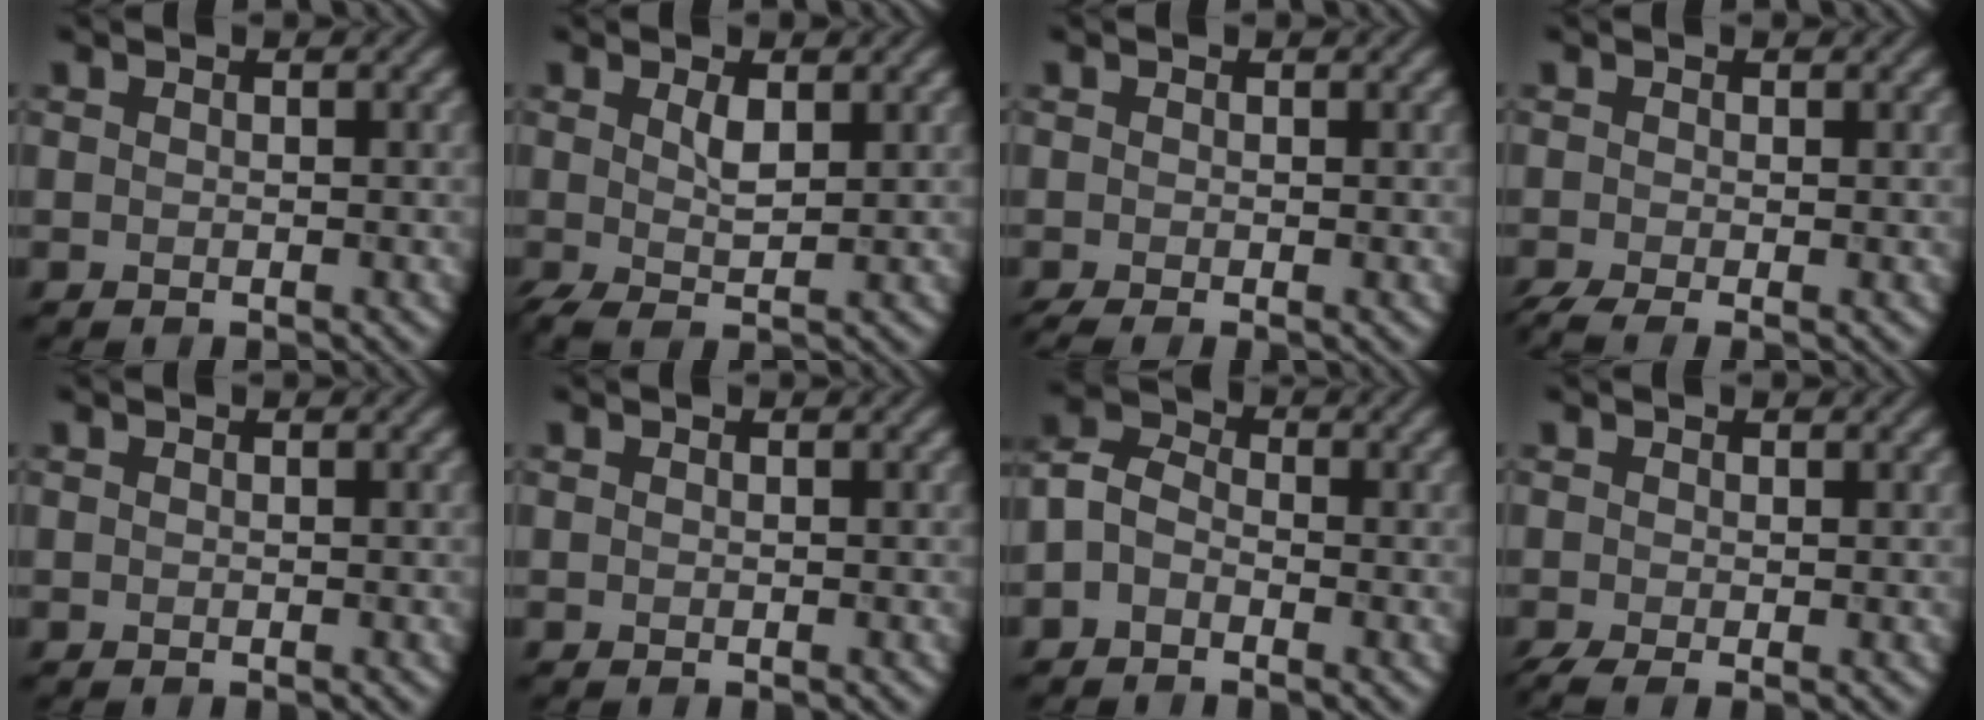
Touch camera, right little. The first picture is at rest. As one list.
[{"total": 2.5, "force": [0.5, 0.8, 2.4], "torque": [-0.052, -0.001, 0.011]}, {"total": 1.1, "force": [-0.6, 0.2, 0.9], "torque": [-0.020, -0.011, -0.015]}, {"total": 2.6, "force": [-1.5, 0.7, 2.0], "torque": [-0.041, -0.012, -0.033]}, {"total": 0.0}, {"total": 0.0}, {"total": 2.8, "force": [-1.0, 1.9, 1.8], "torque": [-0.037, 0.010, -0.032]}, {"total": 1.7, "force": [-0.7, 0.6, 1.5], "torque": [-0.034, -0.011, -0.016]}]